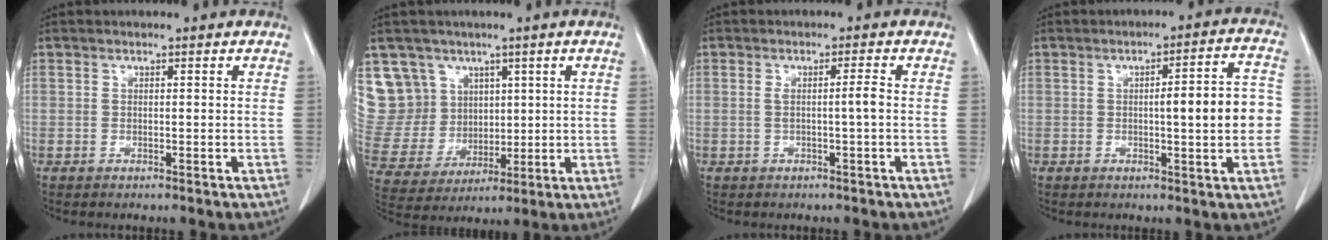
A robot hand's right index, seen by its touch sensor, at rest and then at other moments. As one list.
[{"total": 11.7, "force": [5.9, 10.1, 1.2], "torque": [-0.049, 0.053, 0.143]}, {"total": 2.1, "force": [-0.1, -0.4, 2.1], "torque": [-0.034, 0.004, 0.002]}, {"total": 8.8, "force": [-0.5, 1.2, 8.7], "torque": [-0.108, 0.024, -0.008]}]